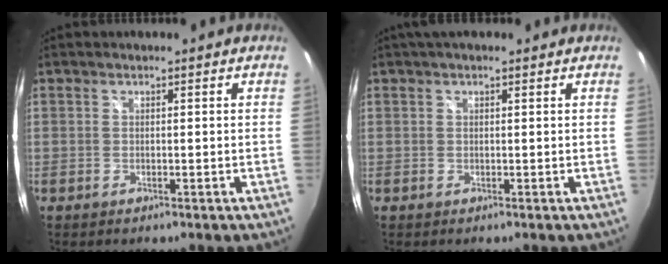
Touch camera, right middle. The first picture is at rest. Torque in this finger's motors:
{"motor_torque": [0.94, -0.60, 0.39, 0.03]}